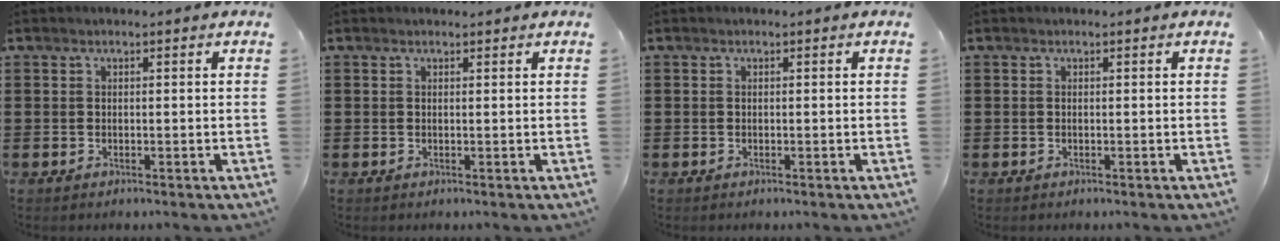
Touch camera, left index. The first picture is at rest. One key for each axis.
{"total": 0.5, "fx": 0.5, "fy": 0.0, "fz": 0.3, "tx": -0.007, "ty": -0.001, "tz": 0.010}
{"total": 0.0}
{"total": 0.0}